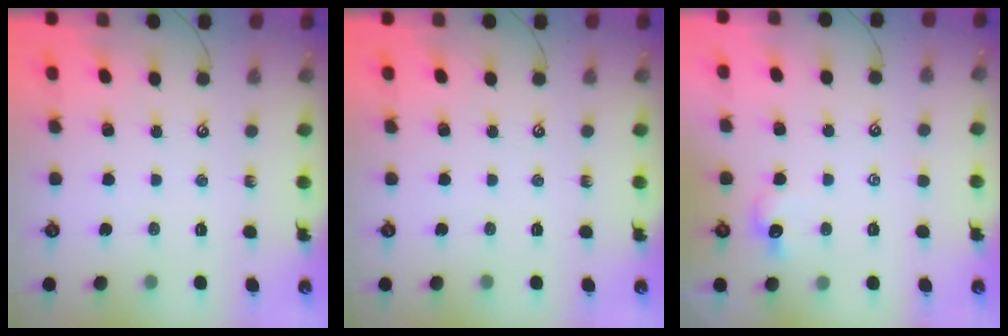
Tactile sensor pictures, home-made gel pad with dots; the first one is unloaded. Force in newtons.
{"total": 0.0}
{"total": 1.5, "press": 1.5, "slide": 0.4}